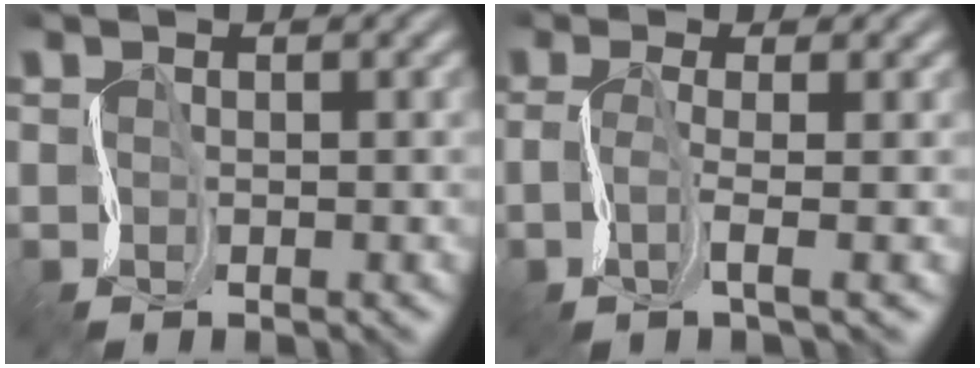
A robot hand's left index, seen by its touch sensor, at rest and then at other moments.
{"total": 2.2, "force": [-0.1, 0.2, 2.2], "torque": [-0.050, -0.004, -0.007]}